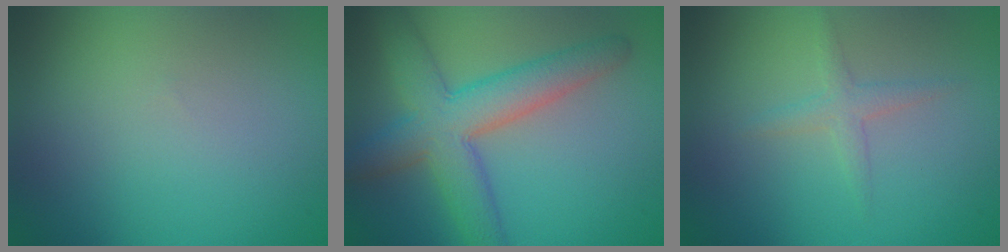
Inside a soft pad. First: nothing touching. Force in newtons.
{"total": 6.9, "press": 6.9, "slide": 0.2}
{"total": 1.6, "press": 1.6, "slide": 0.1}